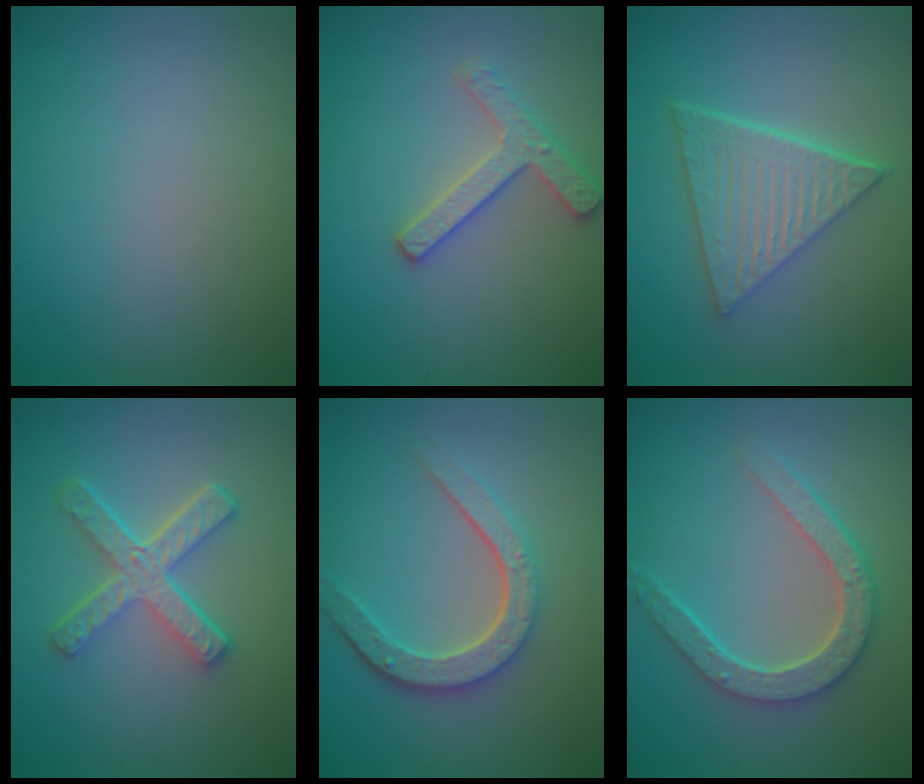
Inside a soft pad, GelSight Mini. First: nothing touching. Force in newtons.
{"total": 2.7, "press": 2.6, "slide": 0.7}
{"total": 6.3, "press": 4.4, "slide": 4.4}
{"total": 5.0, "press": 3.6, "slide": 3.5}
{"total": 4.7, "press": 3.6, "slide": 3.1}
{"total": 4.6, "press": 3.7, "slide": 2.8}